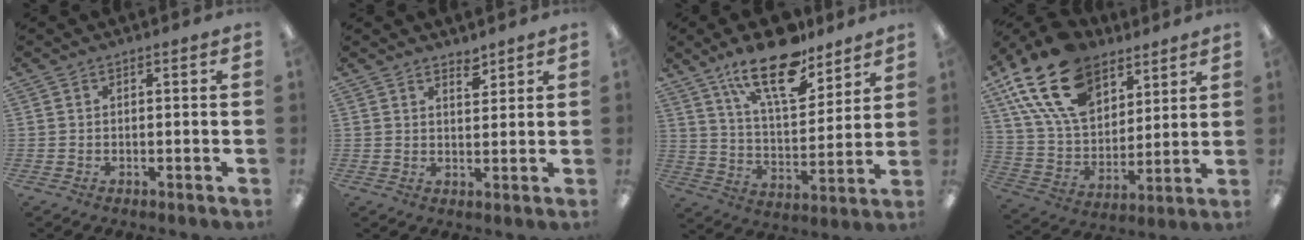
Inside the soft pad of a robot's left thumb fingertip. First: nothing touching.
{"total": 3.3, "force": [2.8, 1.2, 1.1], "torque": [-0.002, -0.019, 0.047]}
{"total": 18.9, "force": [13.4, 7.5, 11.1], "torque": [-0.181, -0.071, 0.226]}
{"total": 21.3, "force": [12.6, 12.8, 11.5], "torque": [-0.234, -0.054, 0.230]}